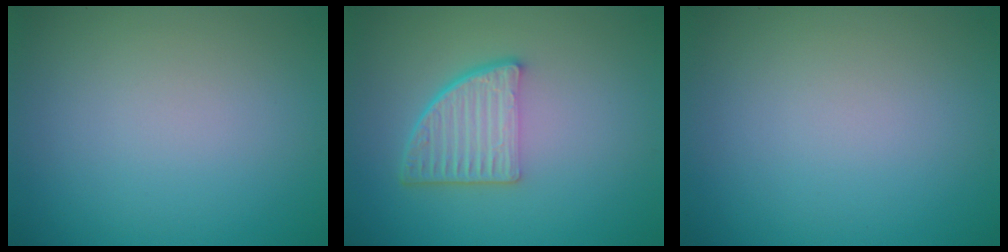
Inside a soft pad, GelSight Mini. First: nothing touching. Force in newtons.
{"total": 4.8, "press": 3.3, "slide": 3.6}
{"total": 0.0}